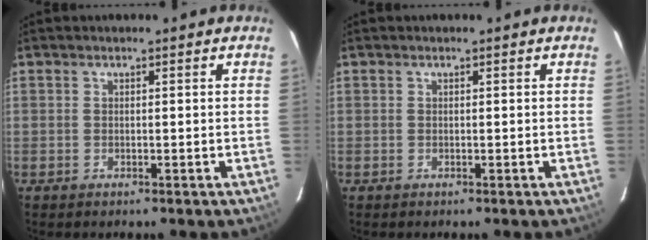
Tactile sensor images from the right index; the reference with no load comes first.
{"total": 0.0}